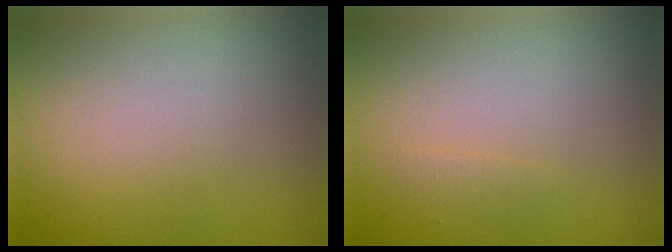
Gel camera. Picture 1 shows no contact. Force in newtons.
{"total": 0.6, "press": 0.6, "slide": 0.1}